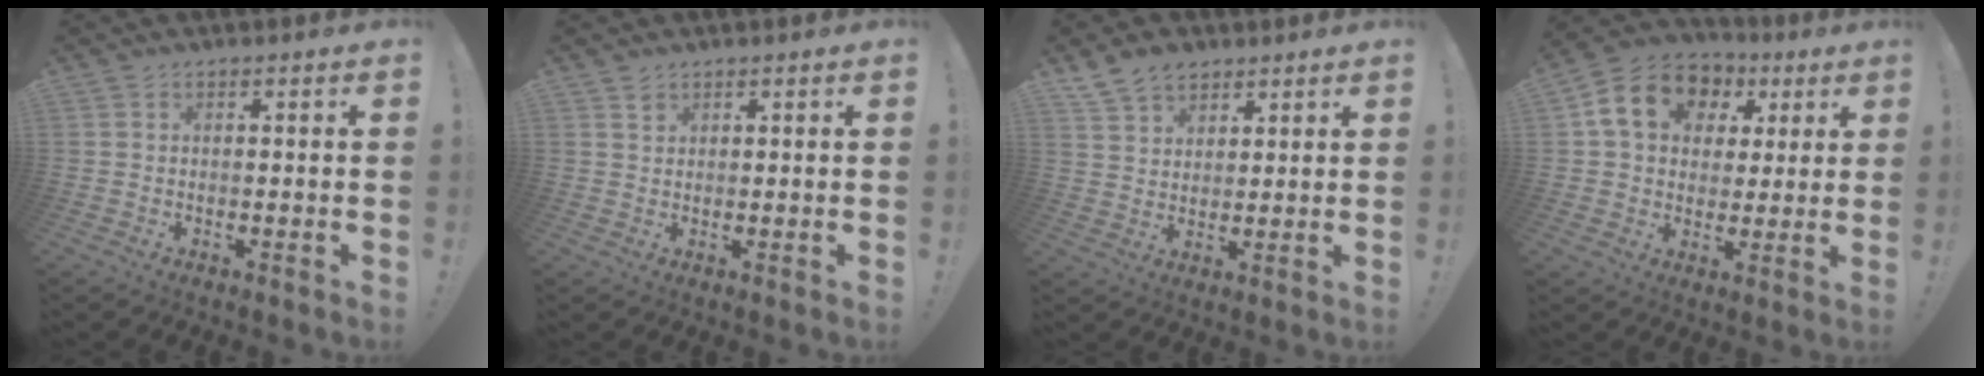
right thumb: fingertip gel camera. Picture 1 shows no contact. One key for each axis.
{"total": 1.5, "fx": 1.1, "fy": 0.9, "fz": 0.4, "tx": 0.004, "ty": -0.008, "tz": 0.019}
{"total": 8.1, "fx": 5.7, "fy": 5.1, "fz": 2.5, "tx": -0.046, "ty": -0.029, "tz": 0.114}
{"total": 15.7, "fx": 5.8, "fy": 12.0, "fz": 8.3, "tx": -0.131, "ty": -0.007, "tz": 0.114}